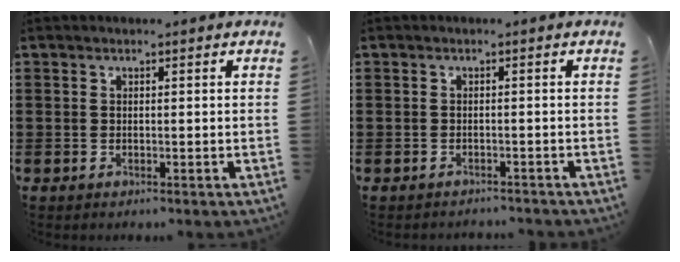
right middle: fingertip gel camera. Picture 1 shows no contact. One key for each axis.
{"total": 1.2, "fx": -1.2, "fy": 0.2, "fz": -0.2, "tx": 0.002, "ty": 0.005, "tz": -0.028}